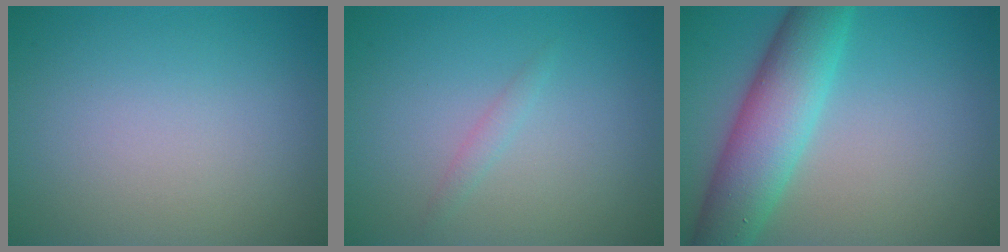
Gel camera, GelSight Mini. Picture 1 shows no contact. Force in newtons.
{"total": 0.9, "press": 0.8, "slide": 0.0}
{"total": 7.1, "press": 7.1, "slide": 0.3}